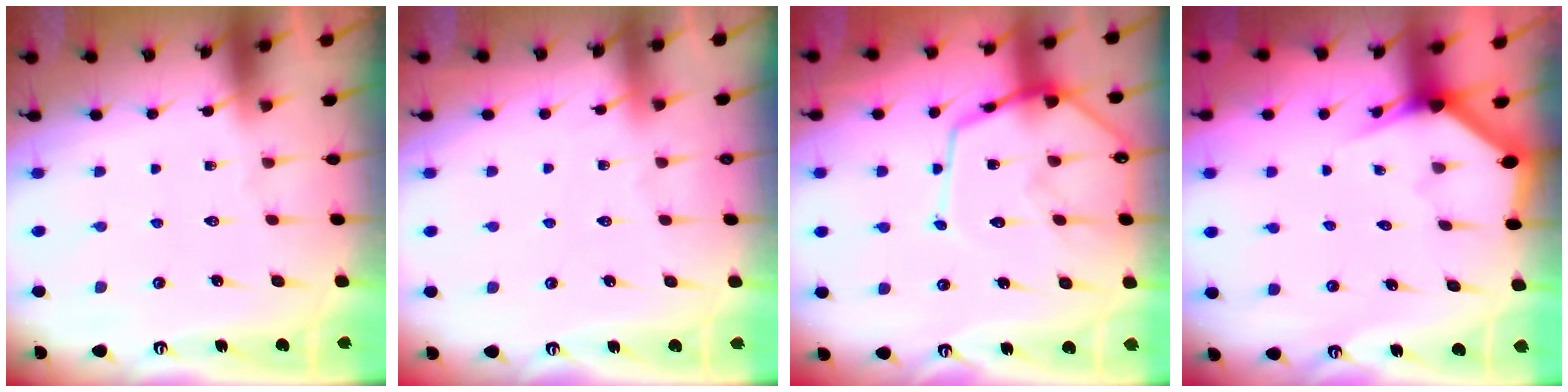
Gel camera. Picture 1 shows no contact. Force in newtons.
{"total": 3.9, "press": 3.9, "slide": 0.5}
{"total": 14.4, "press": 14.4, "slide": 1.4}
{"total": 2.7, "press": 2.7, "slide": 0.1}